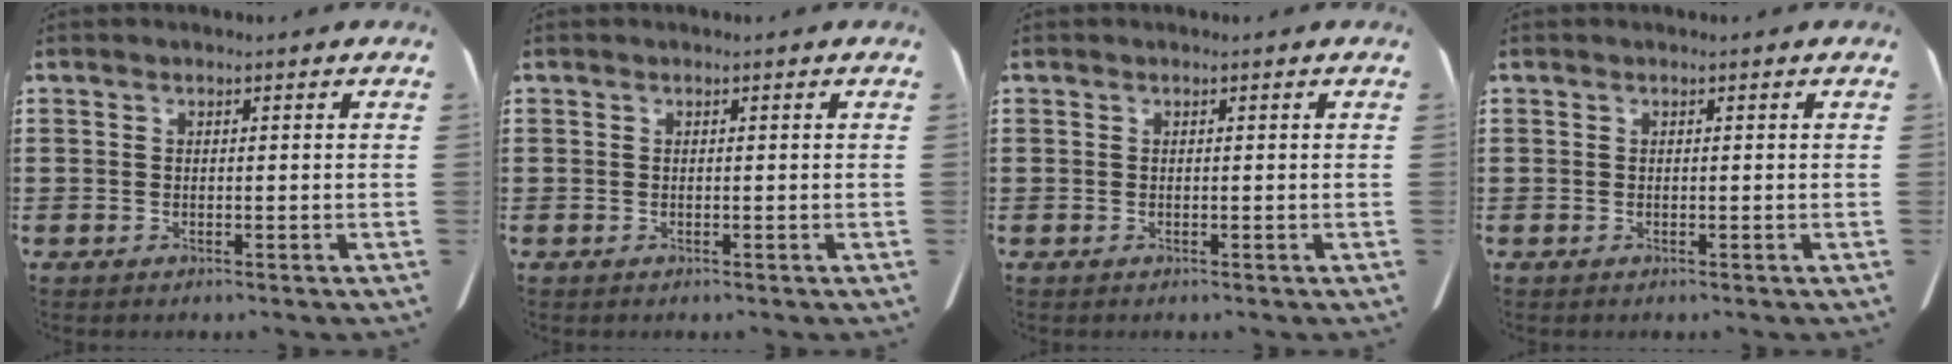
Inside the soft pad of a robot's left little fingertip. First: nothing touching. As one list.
[{"total": 0.0}, {"total": 0.0}, {"total": 0.0}]